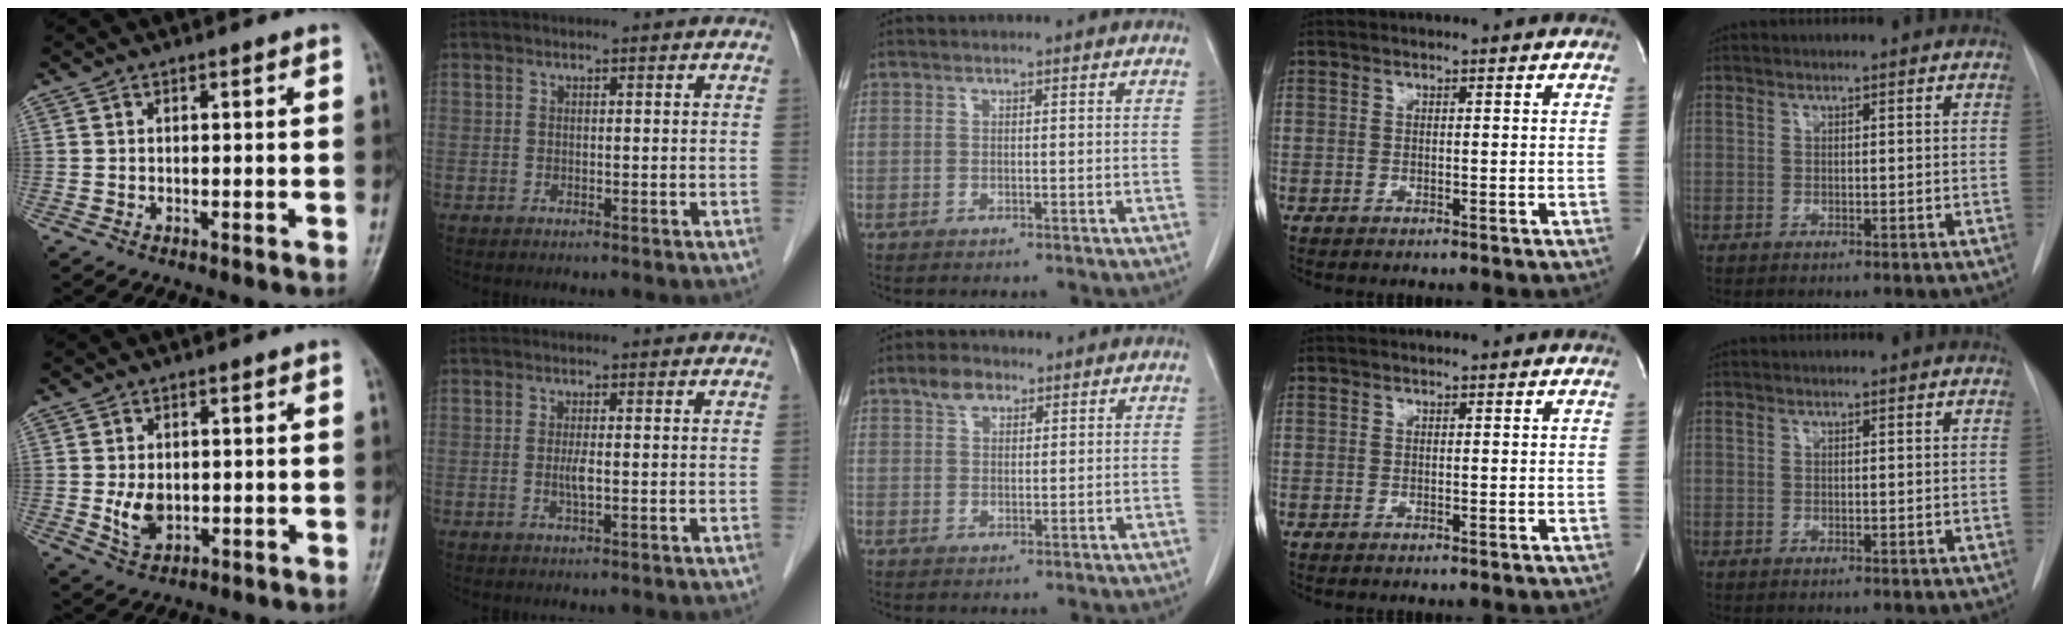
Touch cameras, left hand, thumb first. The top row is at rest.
{"thumb": {"total": 5.1, "force": [-0.4, 3.5, 3.7], "torque": [-0.054, -0.003, 0.001]}, "index": {"total": 1.6, "force": [-0.3, 0.2, 1.5], "torque": [-0.033, -0.002, -0.005]}, "middle": {"total": 3.5, "force": [2.2, 2.0, 1.8], "torque": [-0.038, 0.008, 0.043]}}